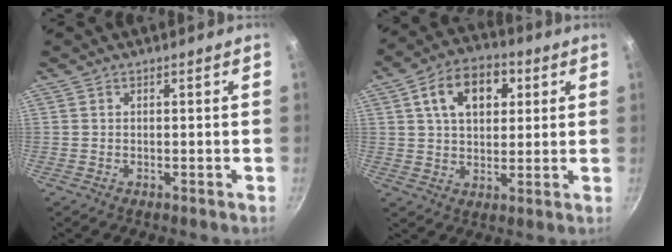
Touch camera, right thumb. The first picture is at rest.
{"total": 12.5, "force": [4.0, 8.2, 8.6], "torque": [-0.112, 0.006, 0.056]}